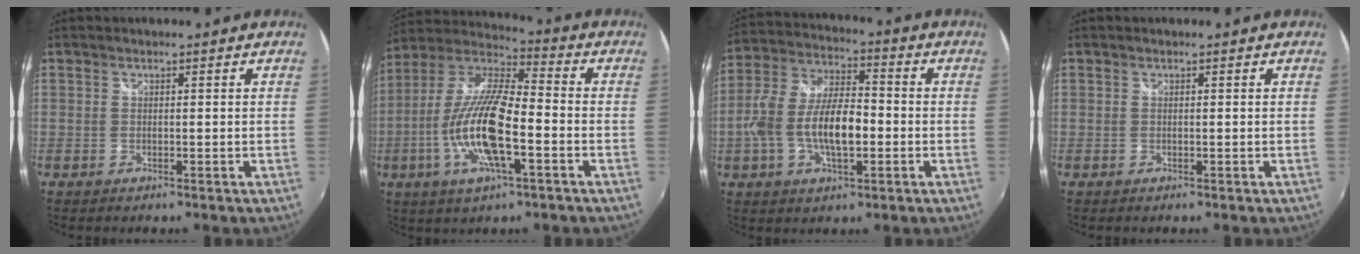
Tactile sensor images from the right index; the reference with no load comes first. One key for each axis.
{"total": 17.1, "fx": -5.0, "fy": 4.8, "fz": 15.6, "tx": -0.313, "ty": -0.010, "tz": -0.100}
{"total": 13.3, "fx": -2.6, "fy": 5.6, "fz": 11.8, "tx": -0.235, "ty": 0.003, "tz": -0.046}
{"total": 0.0}